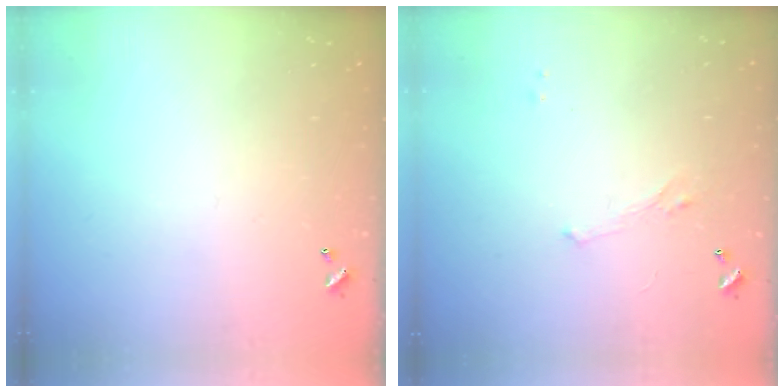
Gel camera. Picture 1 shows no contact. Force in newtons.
{"total": 1.4, "press": 1.3, "slide": 0.6}